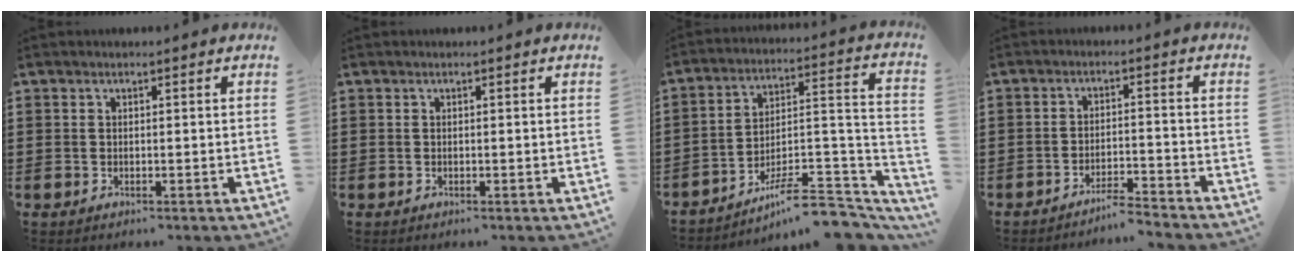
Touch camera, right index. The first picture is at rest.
{"total": 0.0}
{"total": 8.7, "force": [-6.7, 2.0, 5.1], "torque": [-0.072, 0.010, -0.123]}
{"total": 3.6, "force": [-3.5, -0.3, 0.8], "torque": [-0.019, -0.004, -0.073]}